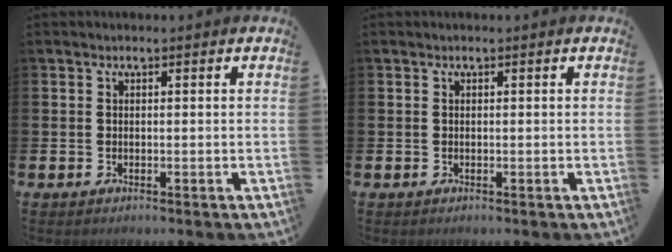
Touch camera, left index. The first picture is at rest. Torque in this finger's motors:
{"motor_torque": [-0.10, -0.04, 0.05, -0.01]}